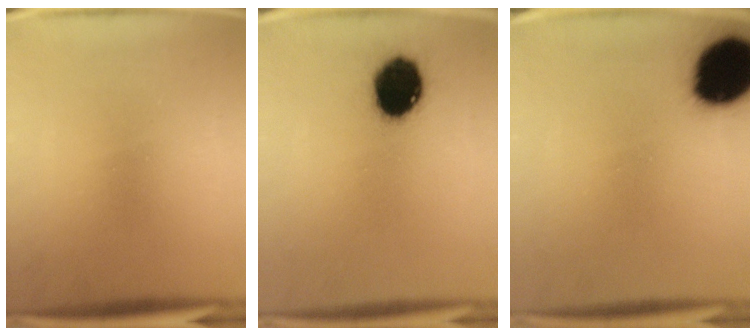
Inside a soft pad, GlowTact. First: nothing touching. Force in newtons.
{"total": 13.1}
{"total": 18.9}